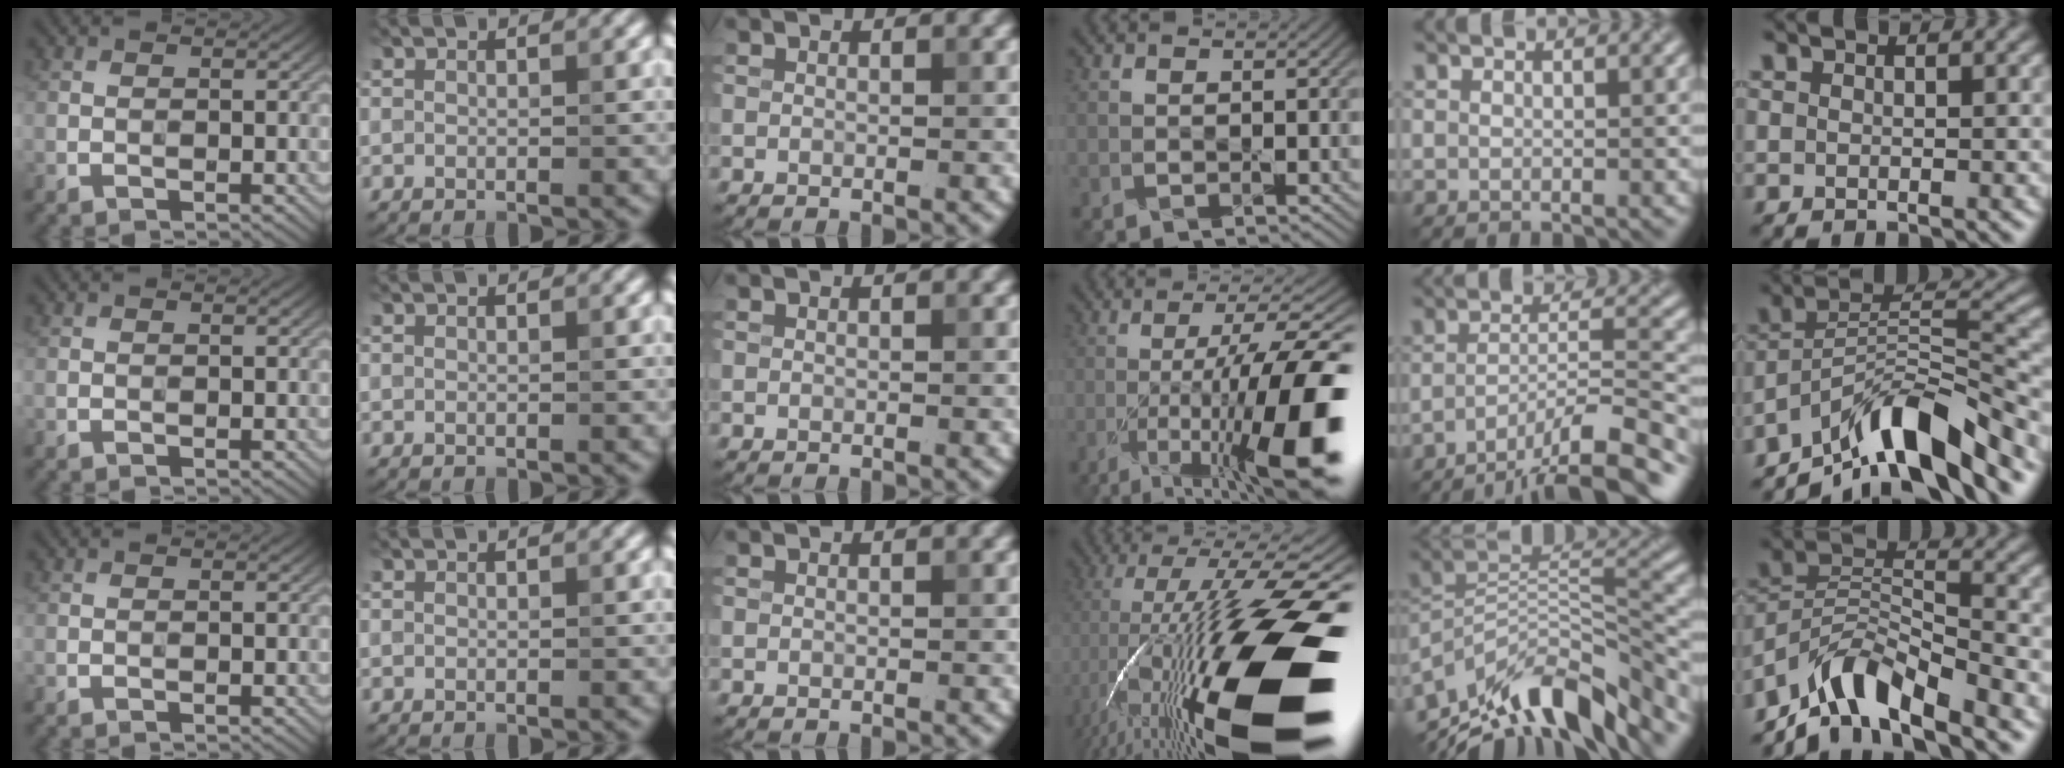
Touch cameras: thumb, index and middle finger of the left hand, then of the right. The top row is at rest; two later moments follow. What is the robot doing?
{"motion": "press", "object": "grip strengthener"}